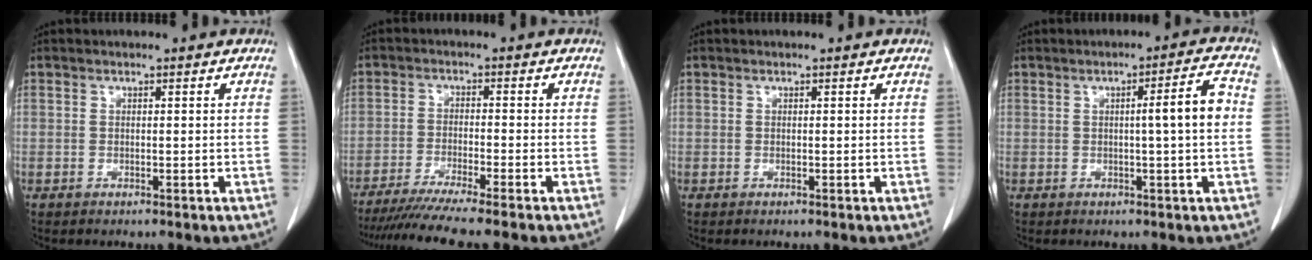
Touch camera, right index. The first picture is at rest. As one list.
[{"total": 10.5, "force": [-9.0, -1.4, 5.3], "torque": [-0.065, -0.030, -0.142]}, {"total": 0.0}, {"total": 5.4, "force": [0.1, -0.4, 5.3], "torque": [-0.077, 0.008, 0.000]}]